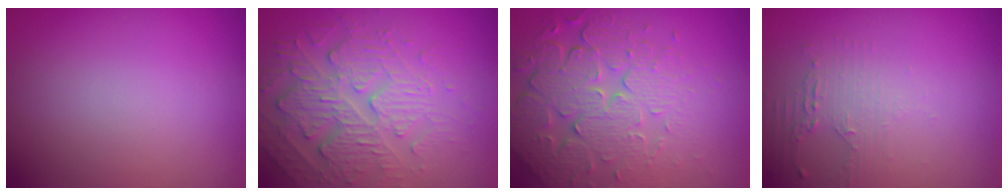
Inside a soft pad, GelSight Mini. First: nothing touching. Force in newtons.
{"total": 4.7, "press": 4.2, "slide": 2.3}
{"total": 7.4, "press": 5.4, "slide": 5.1}
{"total": 1.7, "press": 1.7, "slide": 0.3}